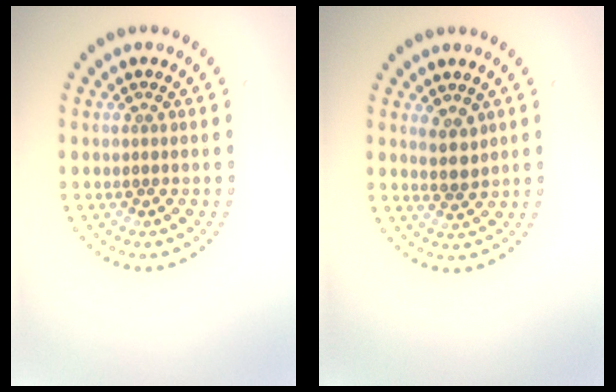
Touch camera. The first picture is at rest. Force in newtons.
{"total": 1.8, "press": 1.4, "slide": 1.1}